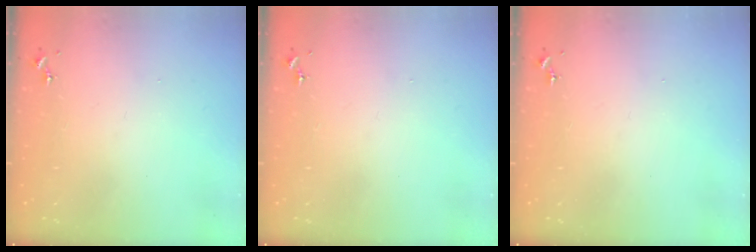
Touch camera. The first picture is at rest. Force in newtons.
{"total": 0.0}
{"total": 0.0}